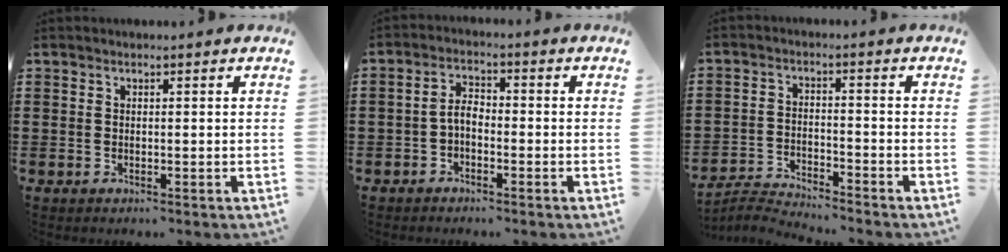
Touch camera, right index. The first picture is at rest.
{"total": 3.0, "force": [-1.3, 1.4, 2.3], "torque": [-0.057, 0.004, -0.030]}
{"total": 3.7, "force": [-3.7, 0.1, 0.1], "torque": [-0.016, 0.002, -0.084]}